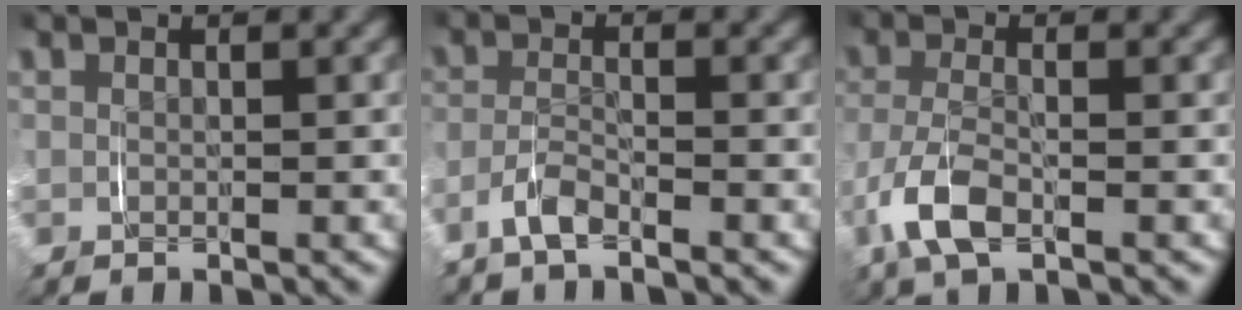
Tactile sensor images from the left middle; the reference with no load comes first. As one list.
[{"total": 2.4, "force": [-2.3, -0.2, 0.7], "torque": [-0.021, -0.001, -0.047]}, {"total": 3.8, "force": [-2.4, 1.2, 2.7], "torque": [-0.066, -0.013, -0.039]}]